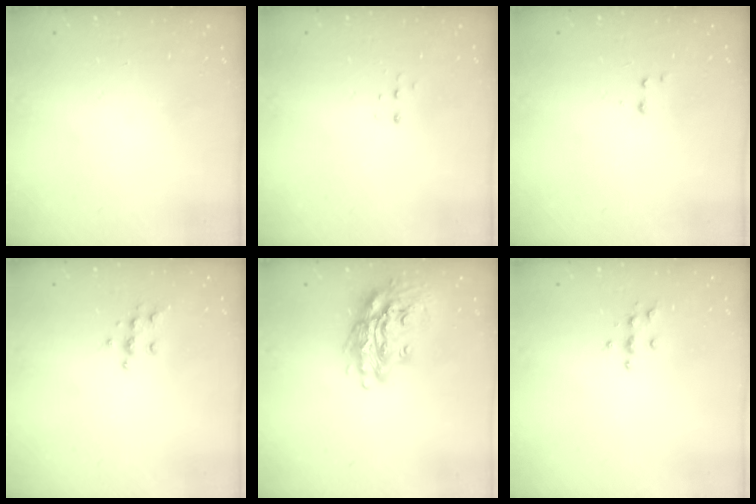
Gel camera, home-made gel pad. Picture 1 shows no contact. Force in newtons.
{"total": 3.6, "press": 3.5, "slide": 0.8}
{"total": 2.6, "press": 2.5, "slide": 0.6}
{"total": 5.7, "press": 5.6, "slide": 1.1}
{"total": 16.7, "press": 16.5, "slide": 2.3}
{"total": 3.7, "press": 3.7, "slide": 0.4}